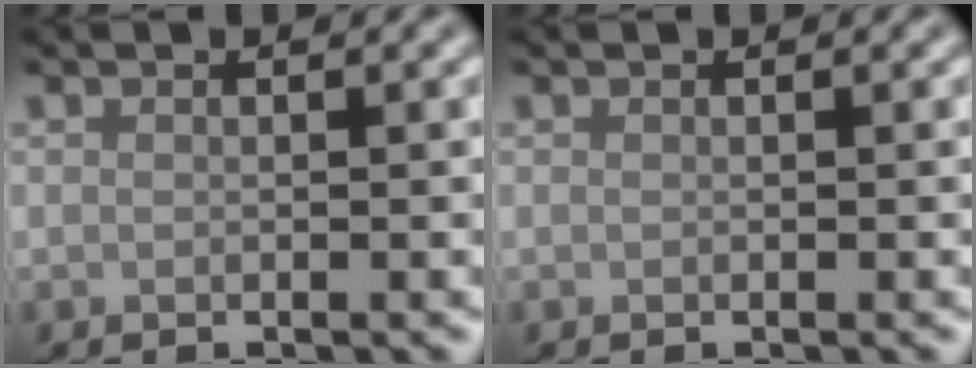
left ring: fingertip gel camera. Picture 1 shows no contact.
{"total": 0.0}